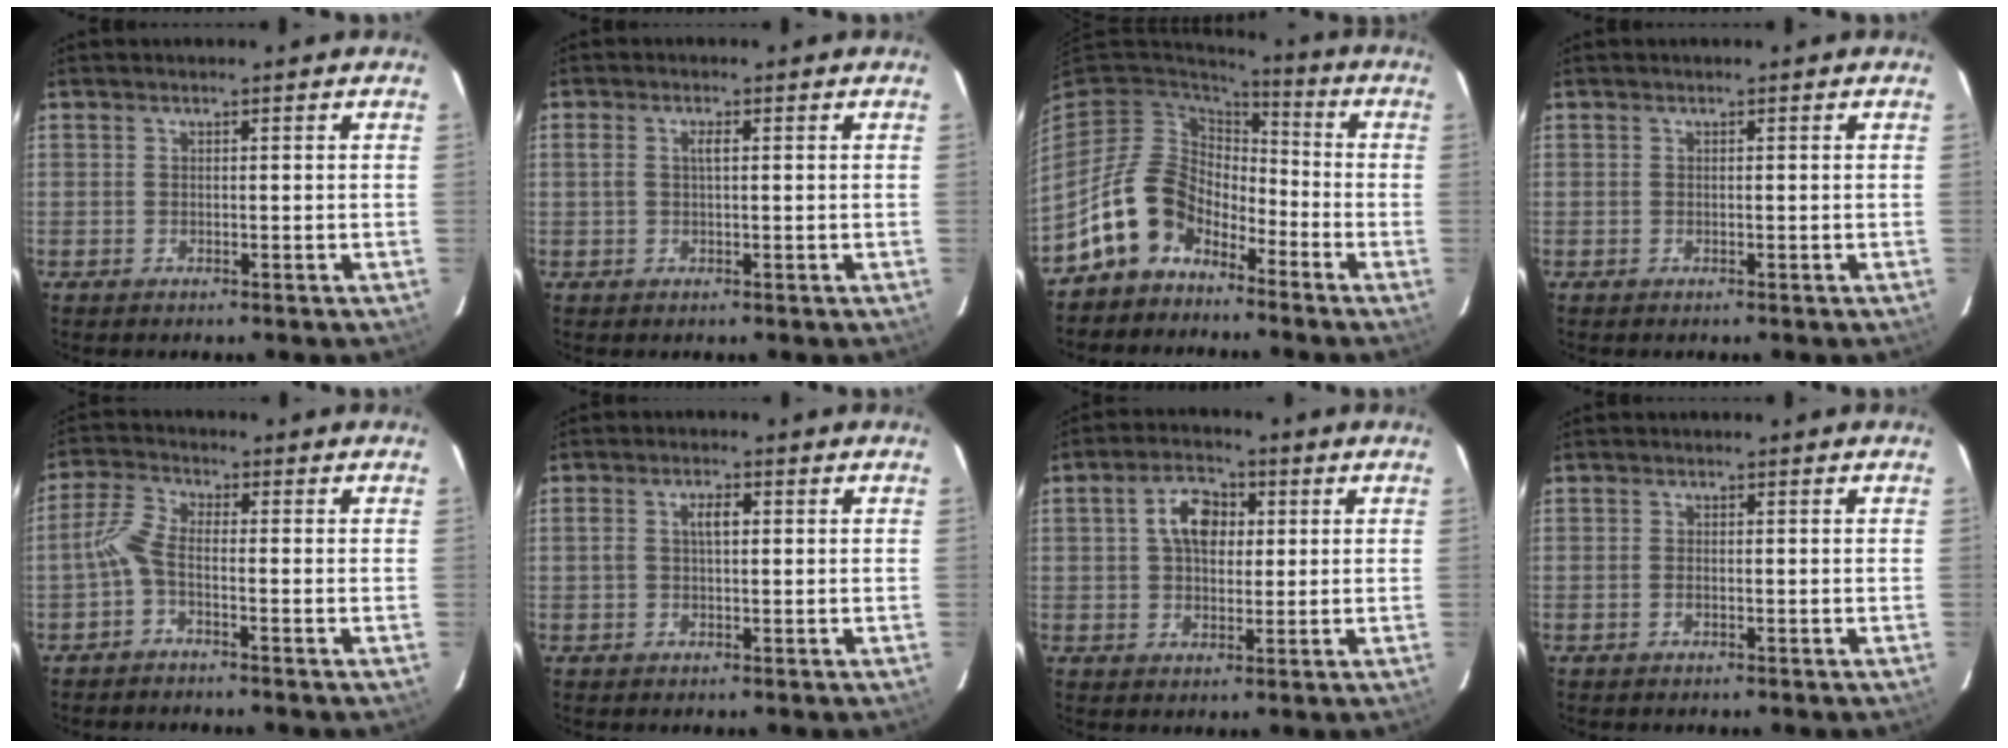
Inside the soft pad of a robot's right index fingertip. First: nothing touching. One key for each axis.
{"total": 2.0, "fx": 0.3, "fy": 0.7, "fz": 1.8, "tx": -0.036, "ty": 0.004, "tz": 0.005}
{"total": 12.7, "fx": -8.0, "fy": 8.5, "fz": 4.9, "tx": -0.115, "ty": 0.024, "tz": -0.143}
{"total": 0.0}
{"total": 3.9, "fx": -1.7, "fy": 1.2, "fz": 3.3, "tx": -0.085, "ty": 0.013, "tz": -0.039}
{"total": 3.1, "fx": 0.4, "fy": 1.4, "fz": 2.7, "tx": -0.049, "ty": 0.009, "tz": 0.009}
{"total": 7.6, "fx": 1.7, "fy": 5.0, "fz": 5.4, "tx": -0.095, "ty": 0.020, "tz": 0.031}
{"total": 0.9, "fx": -0.3, "fy": 0.5, "fz": 0.7, "tx": -0.015, "ty": 0.000, "tz": -0.006}